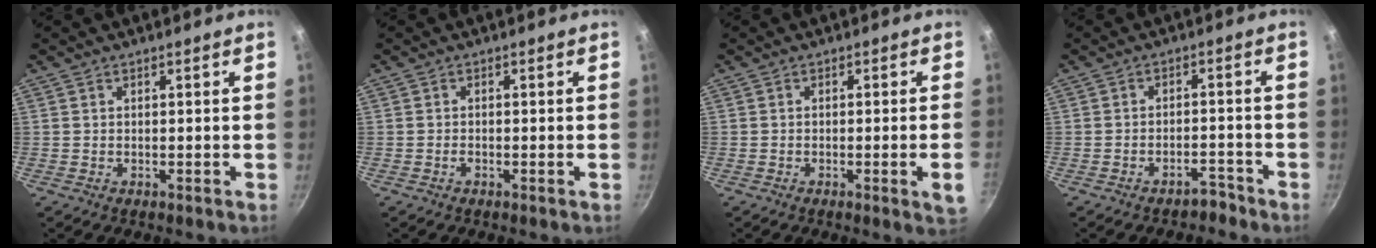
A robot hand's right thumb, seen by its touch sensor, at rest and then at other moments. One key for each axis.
{"total": 0.8, "fx": -0.5, "fy": 0.0, "fz": 0.6, "tx": -0.022, "ty": 0.004, "tz": -0.013}
{"total": 4.1, "fx": -1.2, "fy": 0.0, "fz": 4.0, "tx": -0.056, "ty": -0.003, "tz": -0.014}
{"total": 3.3, "fx": -2.8, "fy": 1.2, "fz": 1.3, "tx": -0.005, "ty": 0.031, "tz": -0.032}